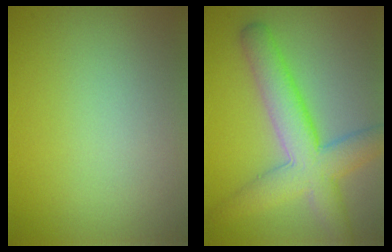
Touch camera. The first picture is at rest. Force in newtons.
{"total": 6.8, "press": 6.8, "slide": 0.2}